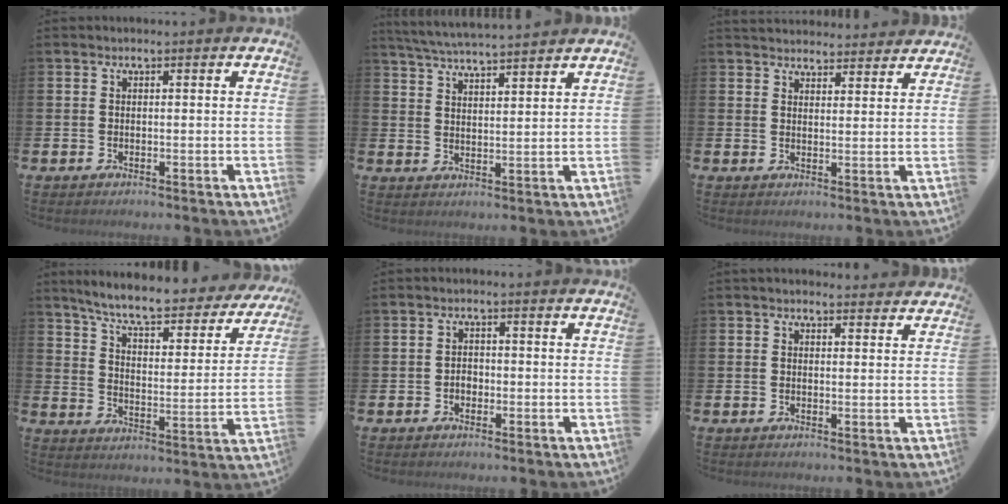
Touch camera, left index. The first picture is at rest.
{"total": 5.0, "force": [5.0, -0.1, 0.8], "torque": [-0.033, -0.027, 0.088]}
{"total": 3.7, "force": [3.6, 0.7, -0.1], "torque": [-0.003, -0.019, 0.067]}
{"total": 7.7, "force": [6.9, 1.1, 3.1], "torque": [-0.086, -0.052, 0.114]}
{"total": 1.6, "force": [-0.5, 1.3, 0.8], "torque": [0.000, -0.002, -0.016]}
{"total": 1.7, "force": [1.7, 0.4, 0.2], "torque": [0.005, -0.006, 0.028]}